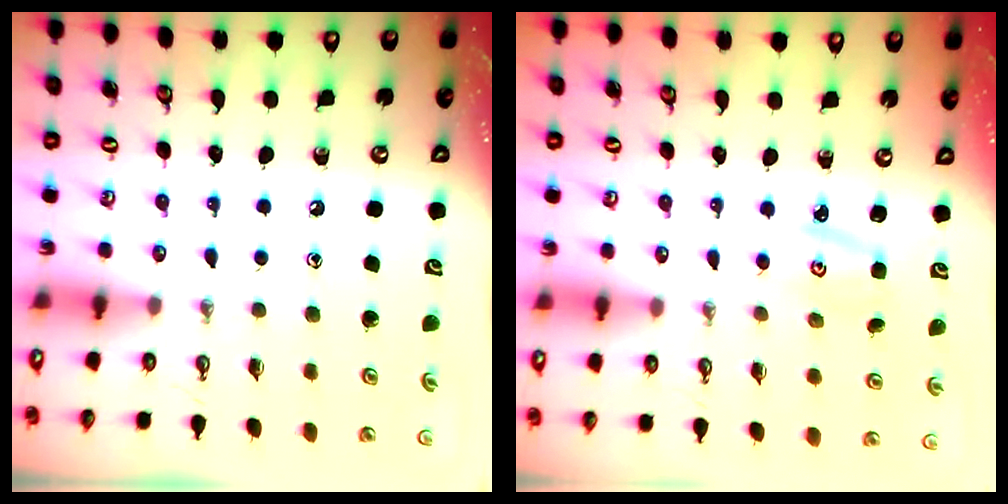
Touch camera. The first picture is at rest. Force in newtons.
{"total": 1.8, "press": 1.8, "slide": 0.0}